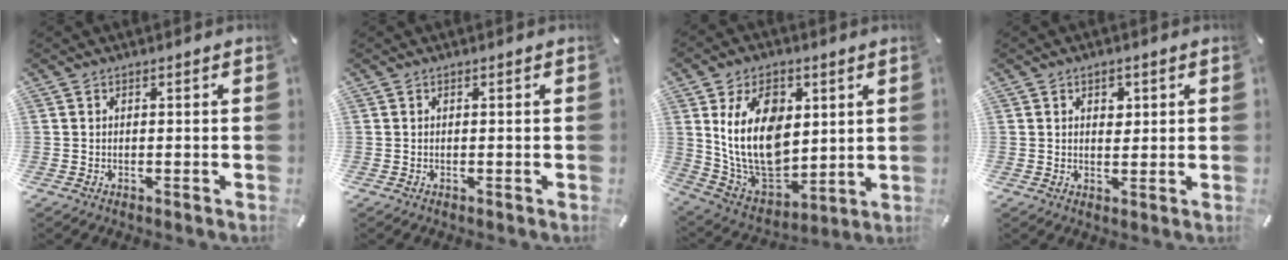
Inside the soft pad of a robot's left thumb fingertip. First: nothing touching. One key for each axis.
{"total": 0.0}
{"total": 20.3, "fx": 4.4, "fy": 13.9, "fz": 14.1, "tx": -0.287, "ty": -0.026, "tz": 0.079}
{"total": 3.1, "fx": 1.1, "fy": 2.4, "fz": 1.7, "tx": -0.007, "ty": -0.007, "tz": 0.010}